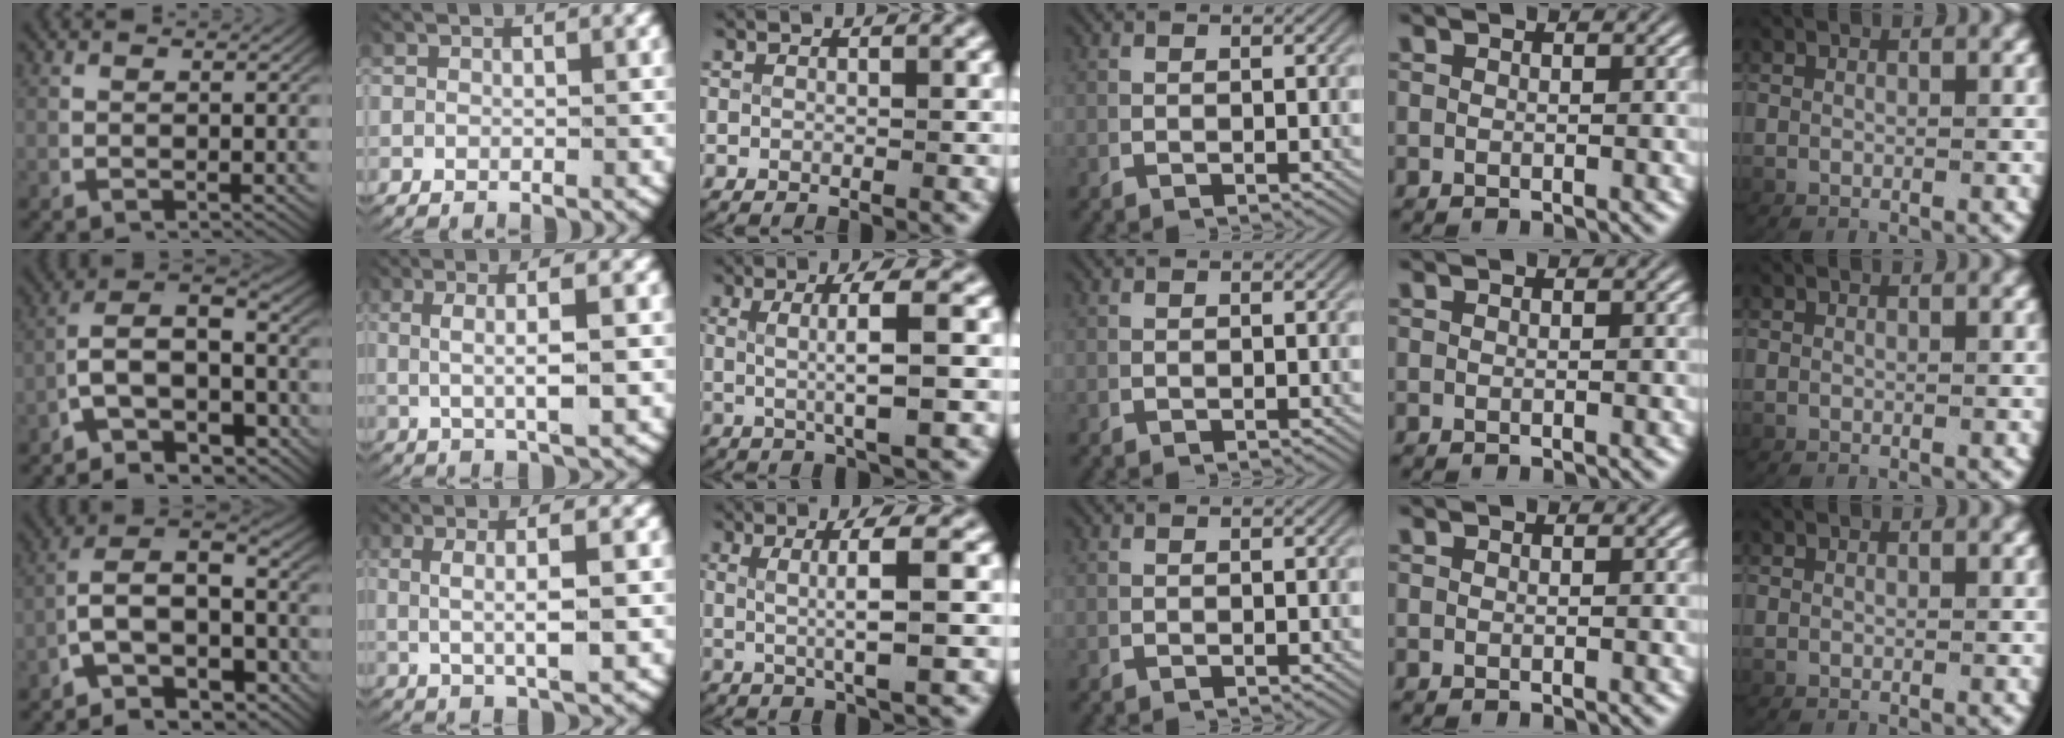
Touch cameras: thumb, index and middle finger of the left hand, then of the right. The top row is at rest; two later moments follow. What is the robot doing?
{"motion": "lift_and_place", "object": "towel"}